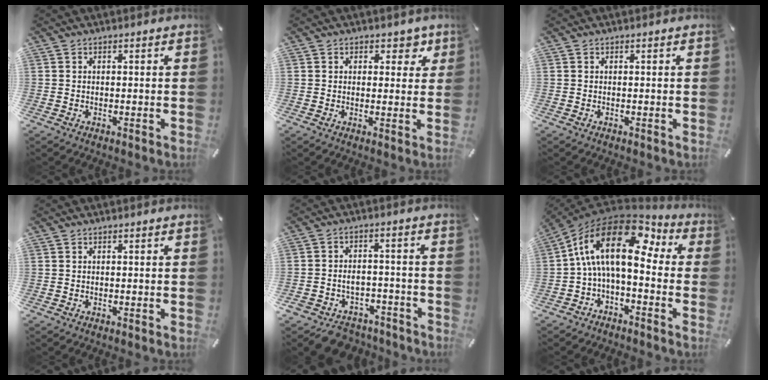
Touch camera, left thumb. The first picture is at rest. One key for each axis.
{"total": 4.4, "fx": 2.0, "fy": 3.2, "fz": 2.2, "tx": -0.001, "ty": -0.007, "tz": 0.026}
{"total": 0.0}
{"total": 0.0}
{"total": 6.3, "fx": -3.8, "fy": 4.7, "fz": 1.5, "tx": -0.020, "ty": 0.032, "tz": -0.067}
{"total": 17.5, "fx": 2.9, "fy": 9.0, "fz": 14.7, "tx": -0.290, "ty": -0.012, "tz": 0.047}